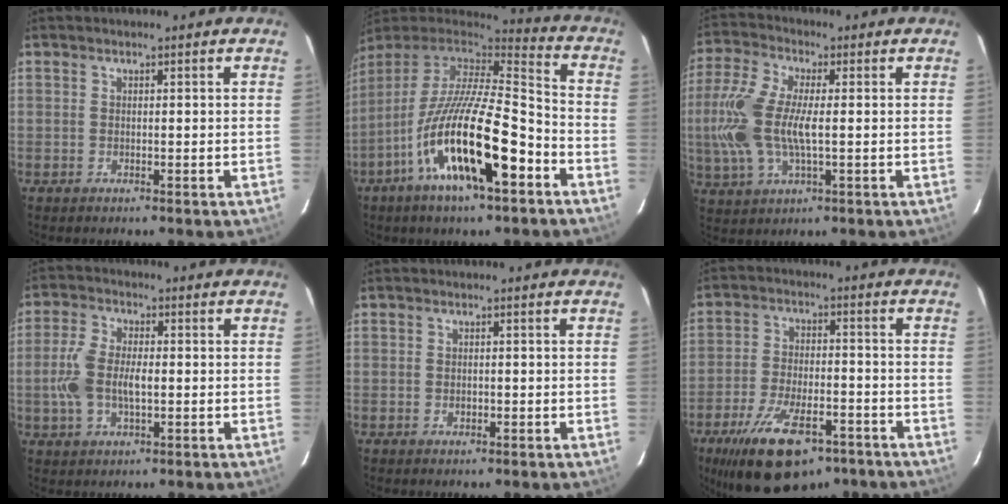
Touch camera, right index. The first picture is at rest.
{"total": 22.4, "force": [-9.9, 5.8, 19.2], "torque": [-0.344, -0.037, -0.180]}
{"total": 13.8, "force": [-0.4, 5.7, 12.6], "torque": [-0.277, 0.003, -0.008]}
{"total": 8.6, "force": [-0.9, 4.3, 7.4], "torque": [-0.157, 0.004, -0.017]}
{"total": 1.3, "force": [-0.3, 1.0, 0.8], "torque": [-0.013, 0.002, -0.005]}
{"total": 17.9, "force": [-11.3, 7.7, 11.5], "torque": [-0.228, -0.022, -0.180]}